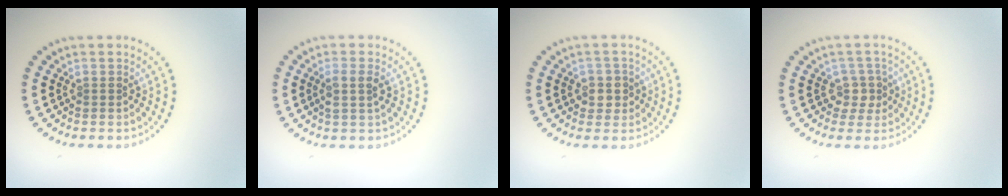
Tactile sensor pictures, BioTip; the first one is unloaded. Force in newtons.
{"total": 1.9, "press": 1.7, "slide": 0.8}
{"total": 1.9, "press": 1.8, "slide": 0.8}
{"total": 2.0, "press": 1.6, "slide": 1.1}